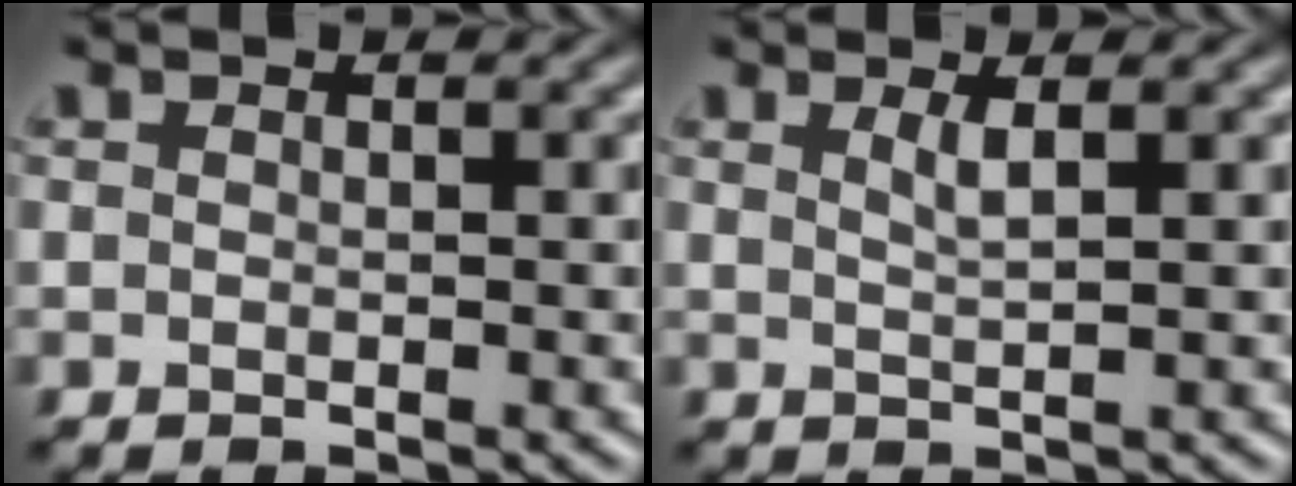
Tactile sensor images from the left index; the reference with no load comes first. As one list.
[{"total": 1.6, "force": [0.8, 0.4, 1.4], "torque": [-0.018, 0.002, 0.010]}]